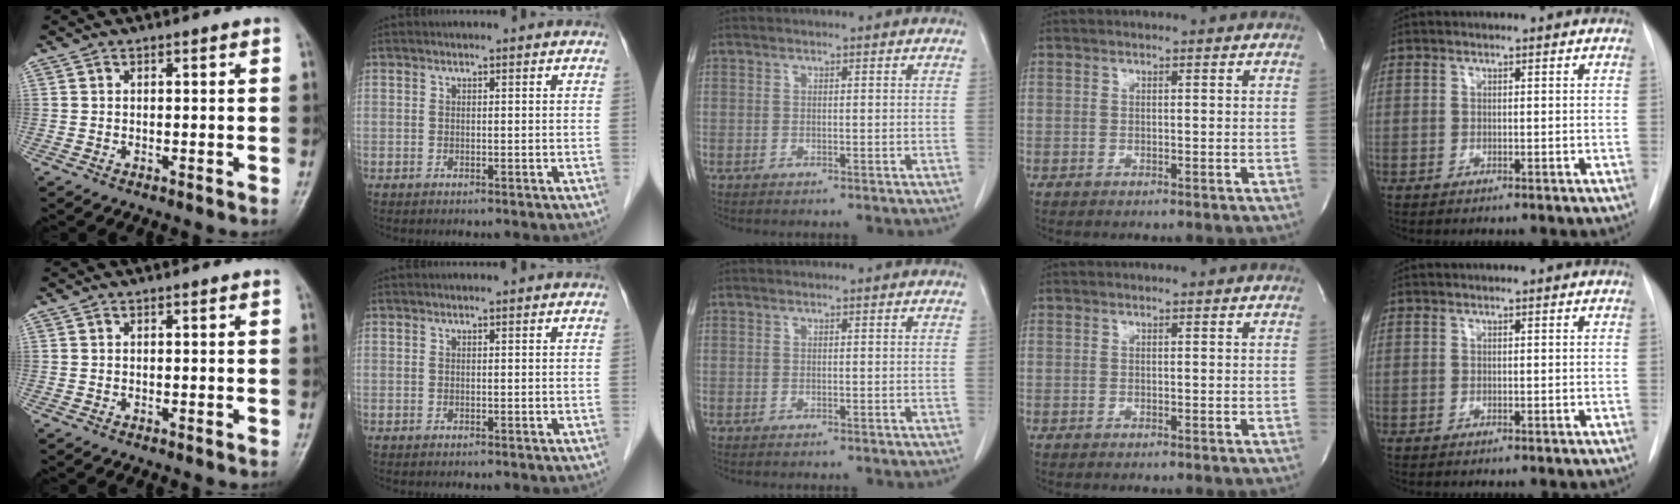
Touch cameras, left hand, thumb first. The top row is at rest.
{}